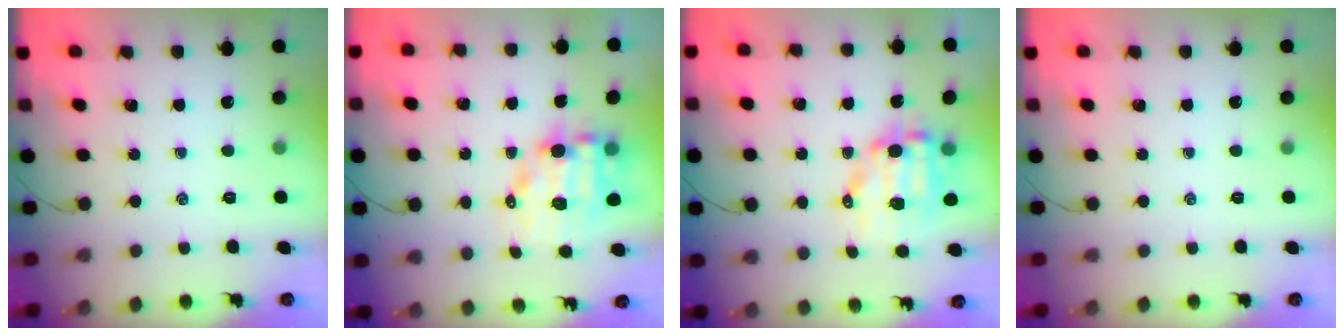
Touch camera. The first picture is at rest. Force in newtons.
{"total": 9.5, "press": 9.2, "slide": 2.6}
{"total": 10.3, "press": 10.1, "slide": 2.3}
{"total": 0.0}